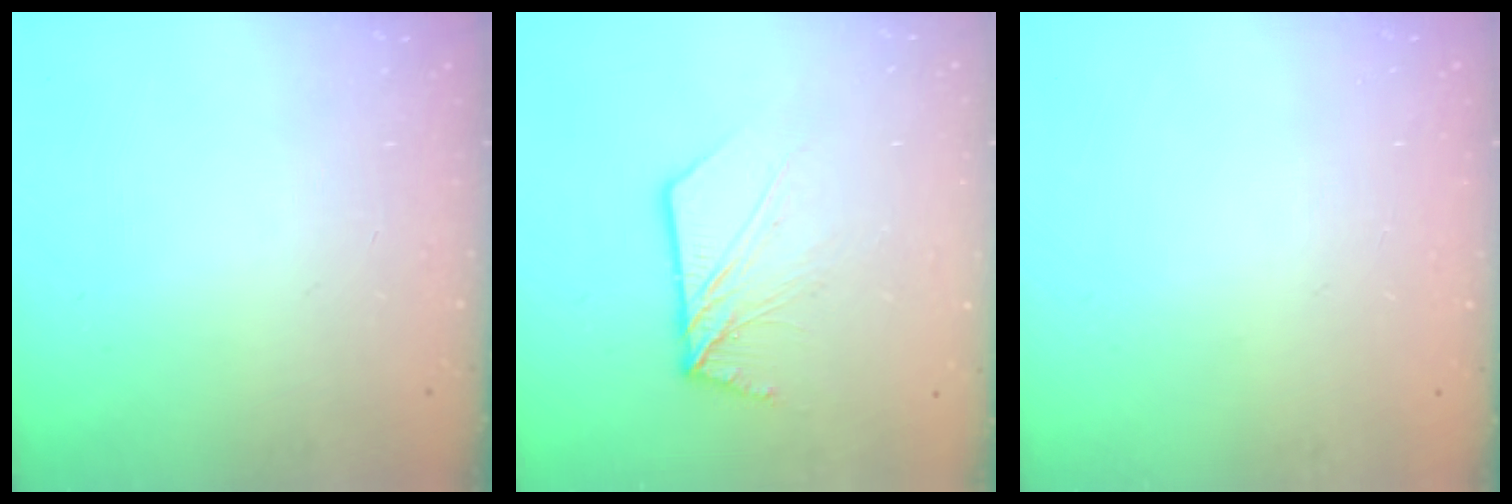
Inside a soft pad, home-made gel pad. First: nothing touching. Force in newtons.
{"total": 10.2, "press": 10.2, "slide": 0.7}
{"total": 0.0}